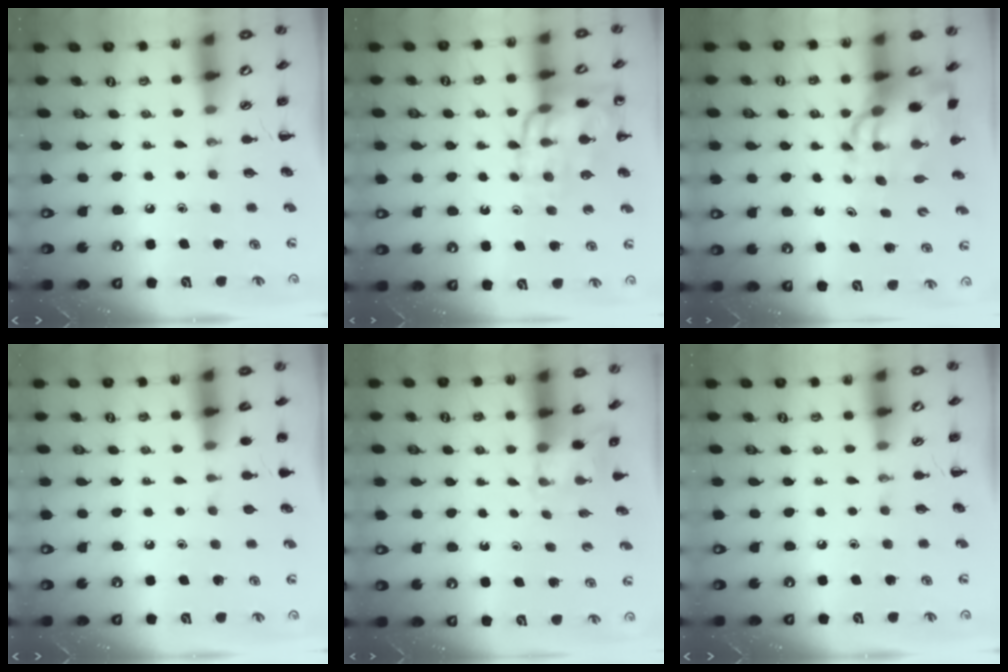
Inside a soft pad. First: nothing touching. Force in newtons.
{"total": 15.2, "press": 15.1, "slide": 1.8}
{"total": 10.3, "press": 10.0, "slide": 2.5}
{"total": 1.1, "press": 1.1, "slide": 0.2}
{"total": 2.1, "press": 2.0, "slide": 0.6}
{"total": 0.0}